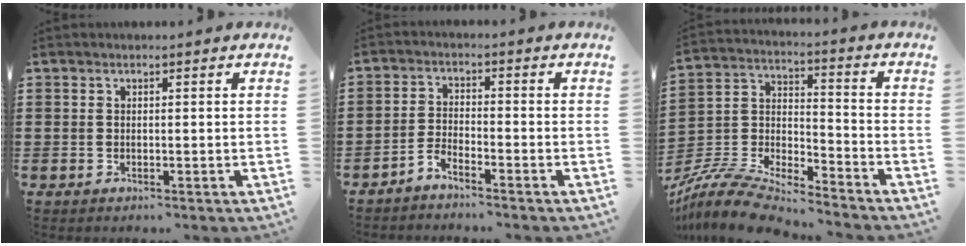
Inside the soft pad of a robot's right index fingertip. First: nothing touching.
{"total": 2.7, "force": [-2.7, -0.1, 0.2], "torque": [-0.008, 0.003, -0.056]}
{"total": 8.9, "force": [-8.3, 1.4, 2.8], "torque": [-0.069, 0.003, -0.170]}